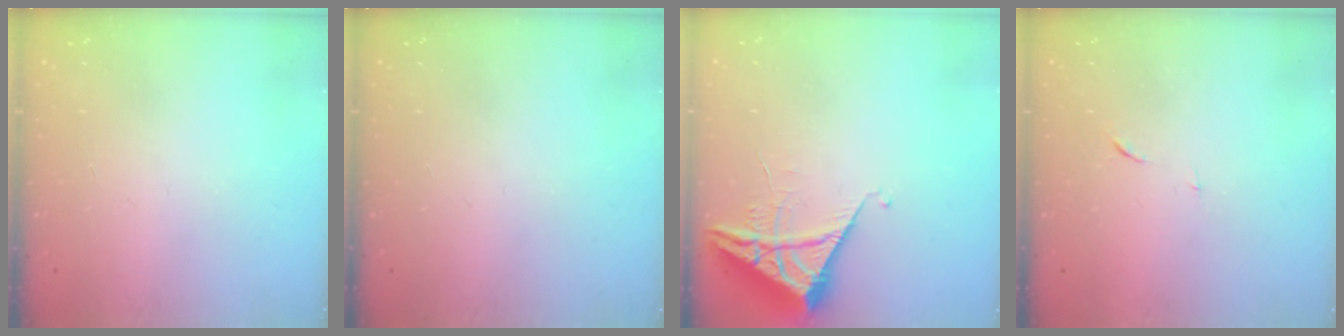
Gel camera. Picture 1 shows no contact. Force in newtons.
{"total": 0.0}
{"total": 6.1, "press": 6.1, "slide": 0.3}
{"total": 4.5, "press": 4.3, "slide": 1.0}